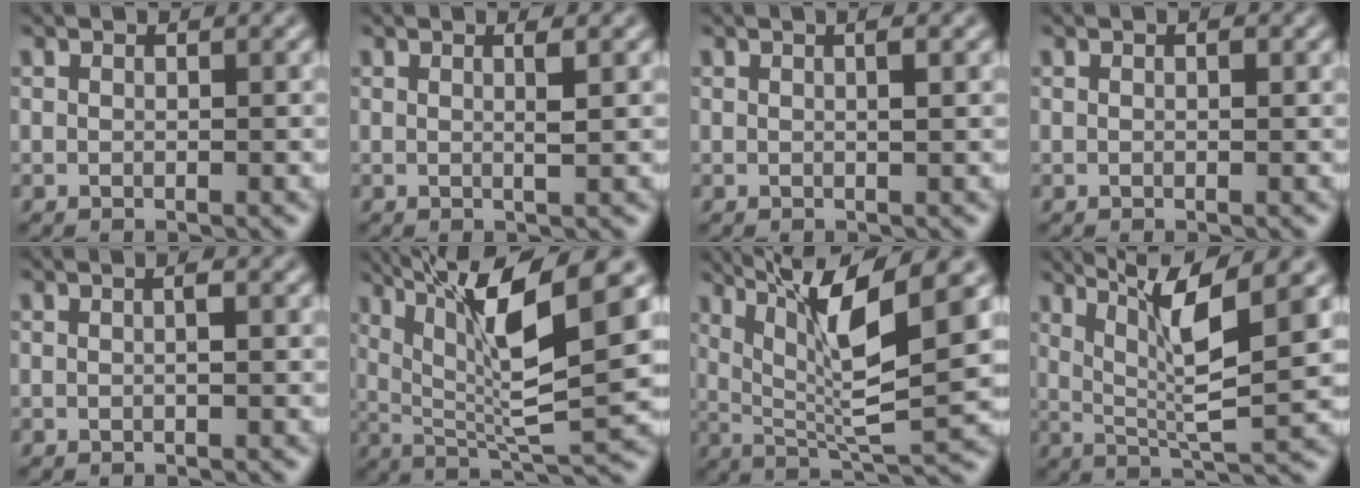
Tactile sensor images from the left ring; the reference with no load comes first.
{"total": 1.0, "force": [0.0, 0.0, 1.0], "torque": [-0.015, 0.001, 0.001]}
{"total": 0.7, "force": [0.1, 0.1, 0.7], "torque": [-0.008, 0.004, 0.005]}
{"total": 0.0}
{"total": 0.9, "force": [-0.3, 0.1, 0.8], "torque": [-0.008, 0.000, -0.001]}
{"total": 11.3, "force": [4.4, 2.5, 10.2], "torque": [-0.188, 0.011, 0.094]}
{"total": 10.2, "force": [4.1, 2.1, 9.1], "torque": [-0.170, 0.008, 0.089]}
{"total": 7.3, "force": [2.7, 1.4, 6.7], "torque": [-0.125, 0.001, 0.063]}